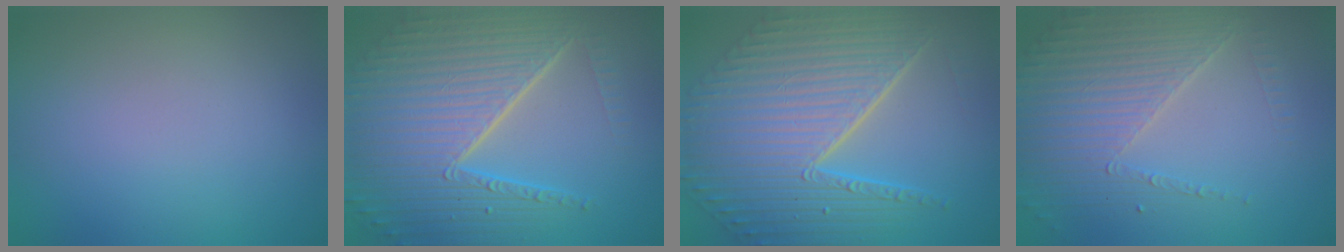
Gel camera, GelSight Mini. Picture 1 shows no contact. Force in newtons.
{"total": 10.0, "press": 6.3, "slide": 7.8}
{"total": 11.1, "press": 7.3, "slide": 8.4}
{"total": 4.5, "press": 3.9, "slide": 2.1}